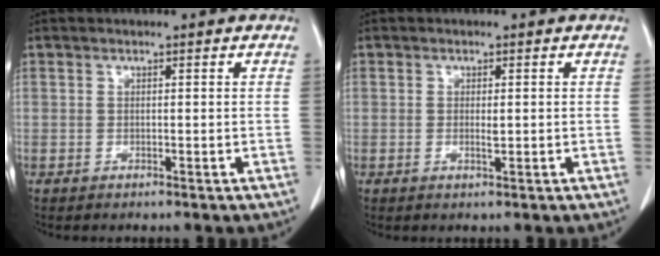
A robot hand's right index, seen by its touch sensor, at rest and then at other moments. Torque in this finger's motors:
{"motor_torque": [-0.20, -0.05, -0.06, -0.01]}